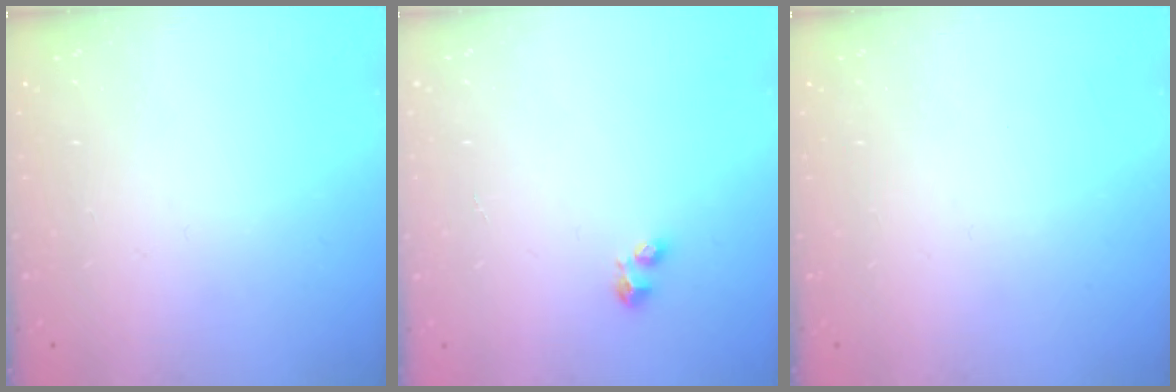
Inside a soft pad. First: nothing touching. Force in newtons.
{"total": 2.9, "press": 2.8, "slide": 0.6}
{"total": 0.0}